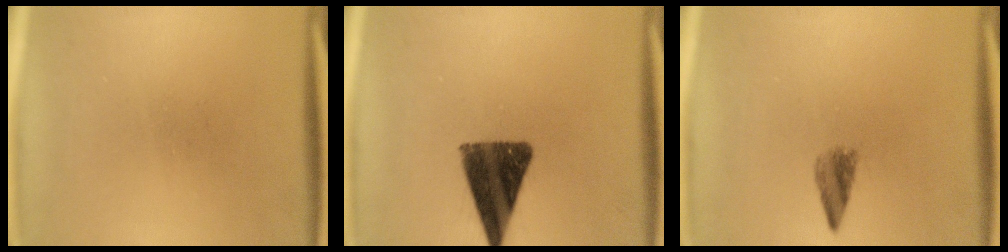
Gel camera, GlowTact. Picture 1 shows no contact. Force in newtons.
{"total": 12.2}
{"total": 2.6}